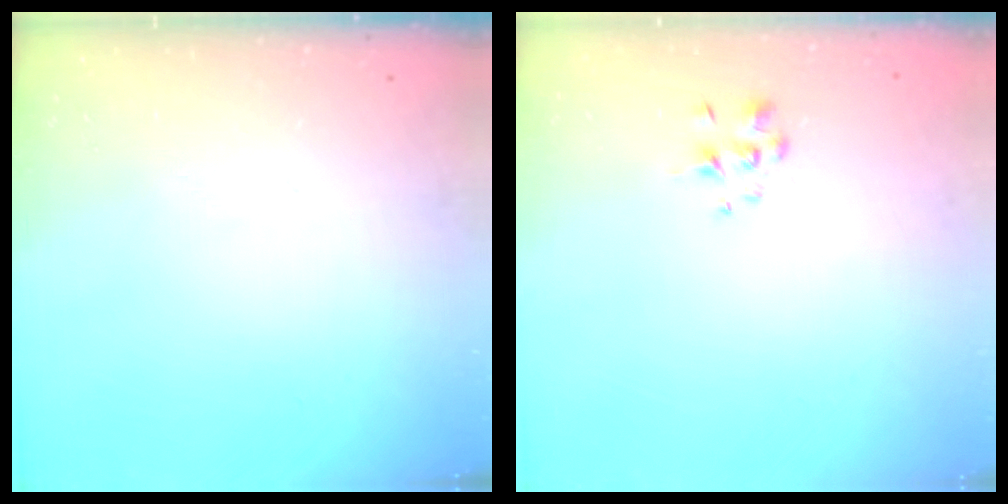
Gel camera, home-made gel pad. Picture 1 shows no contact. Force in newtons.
{"total": 1.6, "press": 1.5, "slide": 0.6}